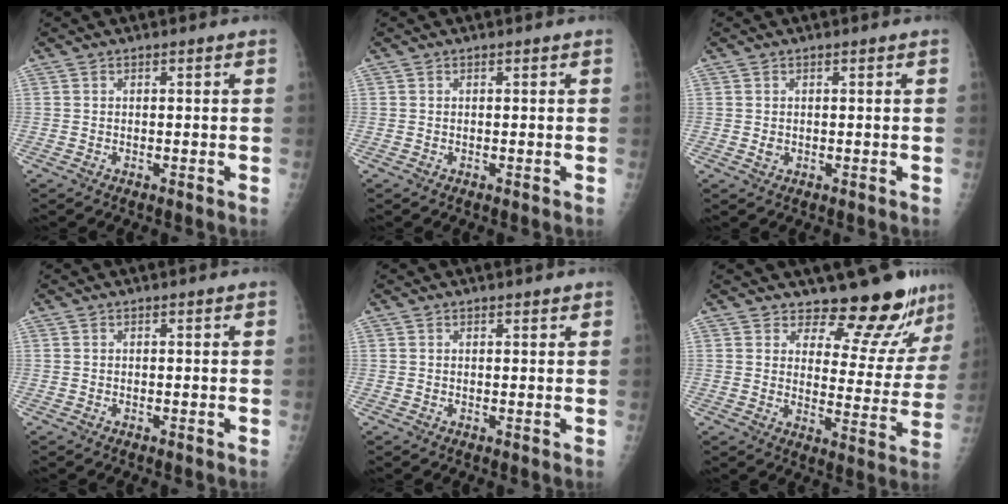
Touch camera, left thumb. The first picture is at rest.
{"total": 0.0}
{"total": 1.0, "force": [0.2, 0.8, 0.5], "torque": [-0.003, -0.001, 0.005]}
{"total": 0.0}
{"total": 1.0, "force": [0.8, 0.4, 0.3], "torque": [0.000, -0.004, 0.010]}
{"total": 13.2, "force": [11.9, 3.8, 4.2], "torque": [-0.016, -0.107, 0.151]}